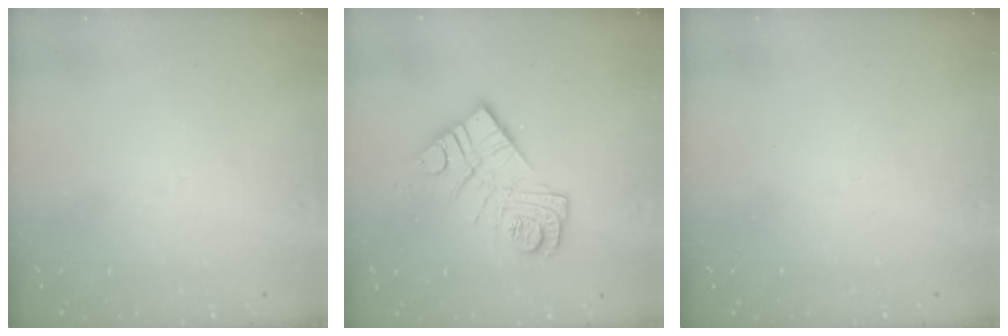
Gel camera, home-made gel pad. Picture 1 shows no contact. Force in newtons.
{"total": 13.9, "press": 13.8, "slide": 1.2}
{"total": 0.0}